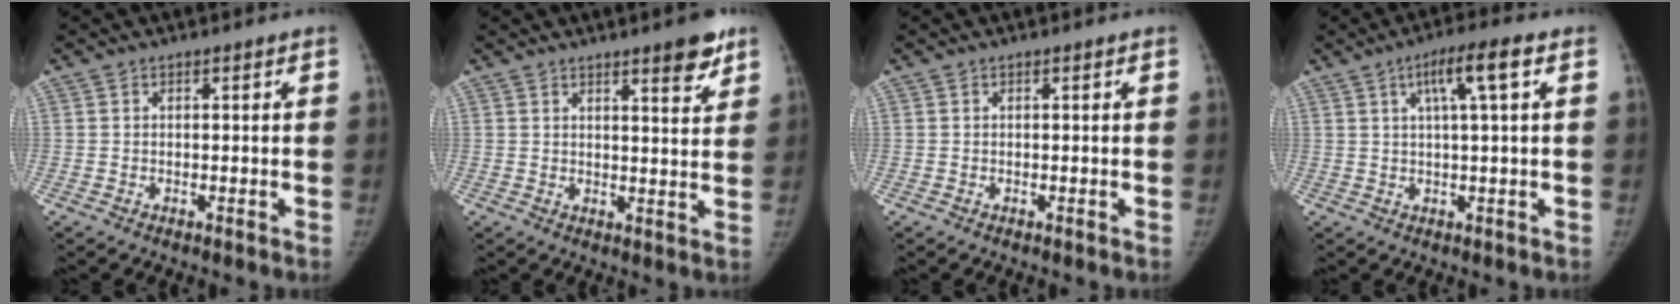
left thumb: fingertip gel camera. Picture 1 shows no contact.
{"total": 6.3, "force": [4.2, 1.3, 4.5], "torque": [-0.047, -0.026, 0.056]}
{"total": 0.0}
{"total": 6.9, "force": [2.5, 0.5, 6.4], "torque": [-0.119, 0.006, 0.042]}